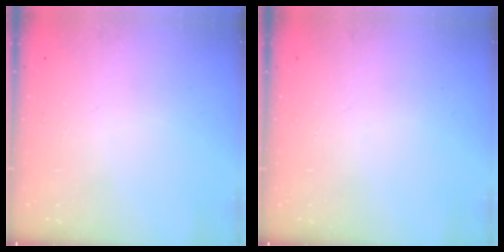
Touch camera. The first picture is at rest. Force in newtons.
{"total": 0.0}